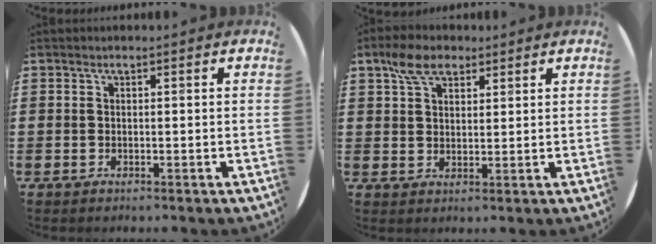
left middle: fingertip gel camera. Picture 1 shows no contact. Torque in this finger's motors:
{"motor_torque": [0.79, -0.67, 0.14, 0.06]}